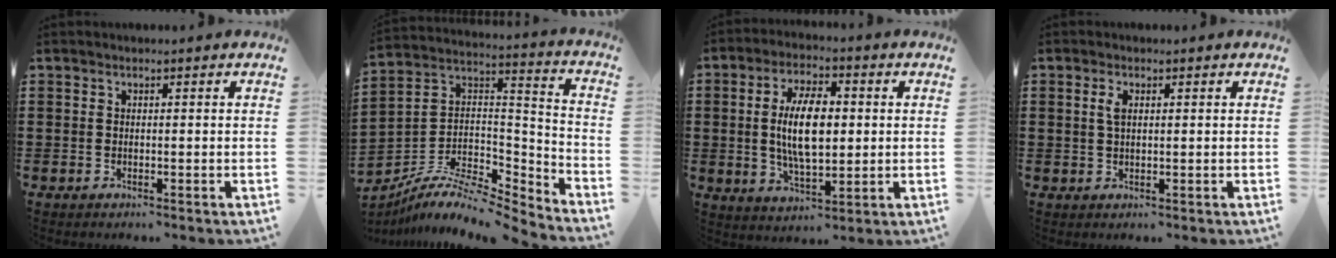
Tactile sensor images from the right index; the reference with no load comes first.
{"total": 8.5, "force": [-6.9, 2.6, 4.4], "torque": [-0.090, -0.002, -0.138]}
{"total": 10.1, "force": [0.6, 4.3, 9.1], "torque": [-0.168, 0.001, 0.005]}
{"total": 0.7, "force": [0.2, 0.3, 0.6], "torque": [-0.012, 0.002, 0.003]}